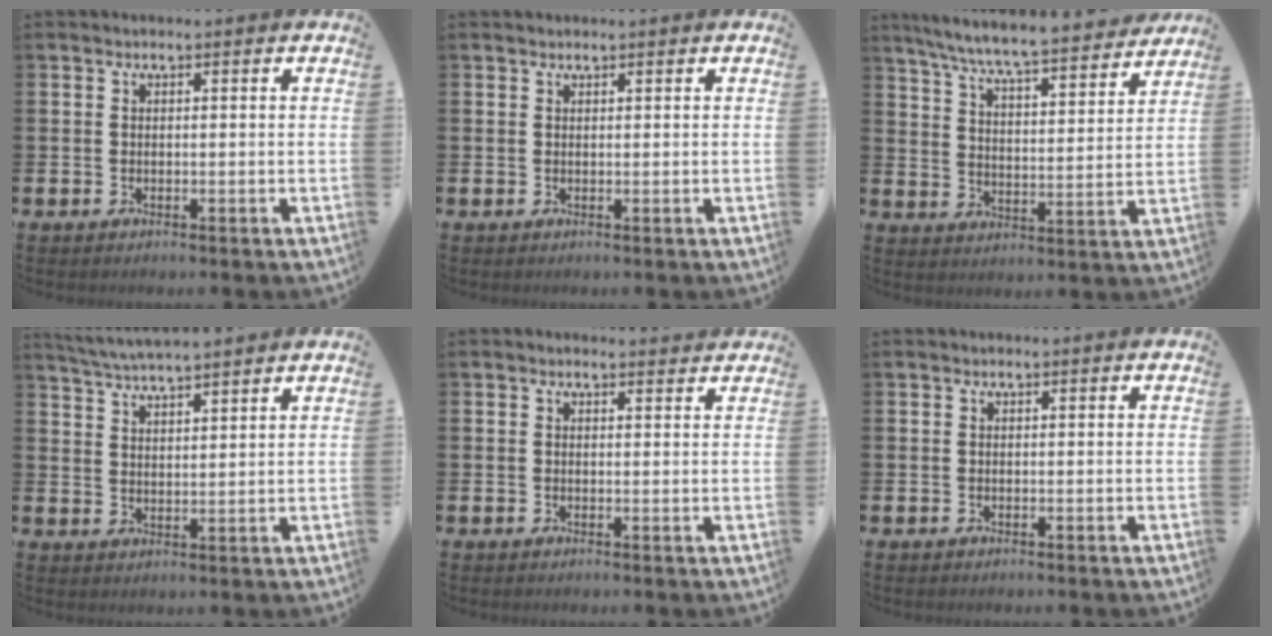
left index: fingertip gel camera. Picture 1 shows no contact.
{"total": 0.6, "force": [0.6, 0.2, -0.1], "torque": [0.009, -0.002, 0.009]}
{"total": 7.9, "force": [7.4, 0.2, 2.7], "torque": [-0.080, -0.055, 0.127]}
{"total": 4.7, "force": [4.6, -0.1, 0.8], "torque": [-0.038, -0.021, 0.084]}
{"total": 1.0, "force": [0.9, 0.2, 0.1], "torque": [0.006, -0.002, 0.016]}
{"total": 0.0}